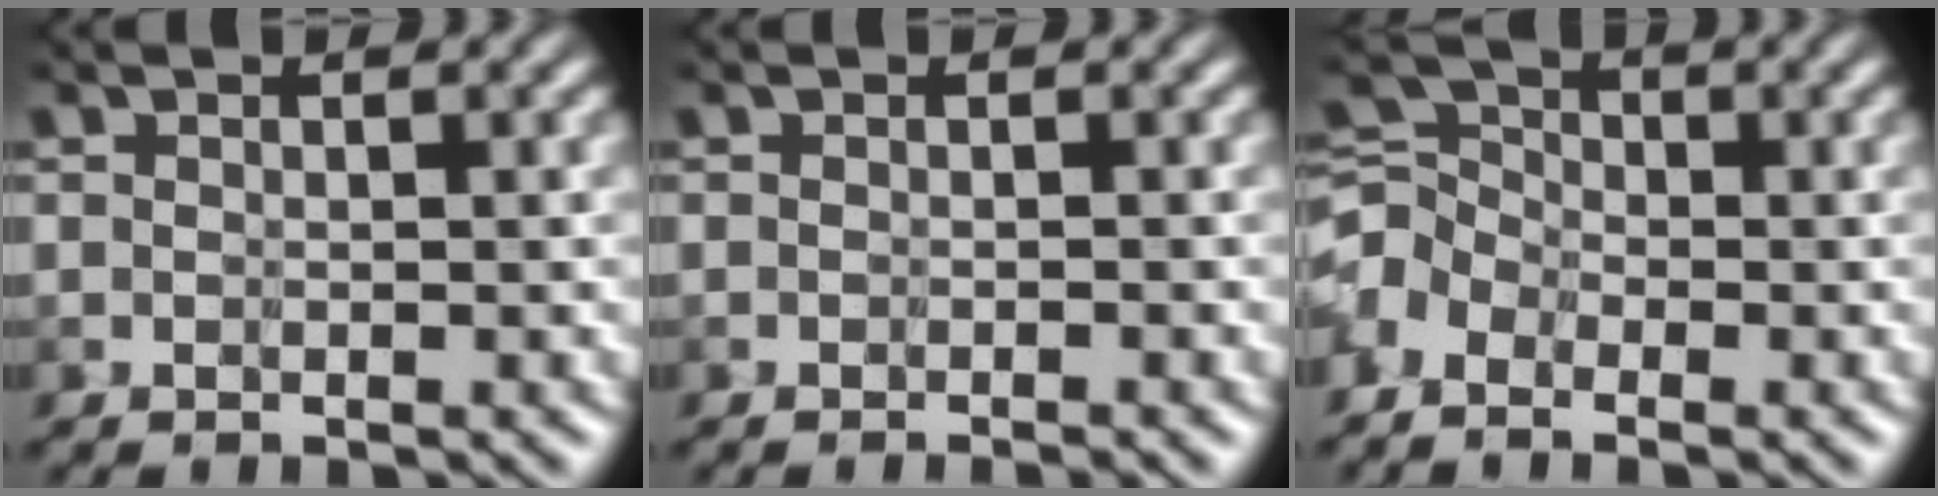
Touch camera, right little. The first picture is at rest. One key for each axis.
{"total": 0.8, "fx": -0.8, "fy": -0.2, "fz": 0.0, "tx": 0.005, "ty": 0.000, "tz": -0.015}
{"total": 2.8, "fx": -2.7, "fy": 0.8, "fz": 0.4, "tx": -0.019, "ty": 0.009, "tz": -0.063}